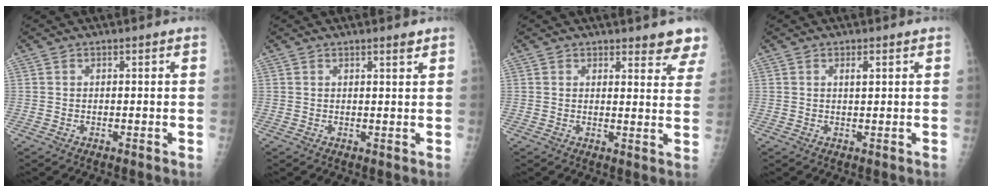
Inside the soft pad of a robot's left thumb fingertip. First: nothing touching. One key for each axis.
{"total": 1.4, "fx": 1.1, "fy": 0.1, "fz": 0.8, "tx": -0.009, "ty": -0.008, "tz": 0.018}
{"total": 6.1, "fx": 5.4, "fy": 1.9, "fz": 2.2, "tx": 0.010, "ty": -0.031, "tz": 0.048}
{"total": 1.4, "fx": 0.6, "fy": 0.4, "fz": 1.1, "tx": -0.014, "ty": 0.001, "tz": 0.011}